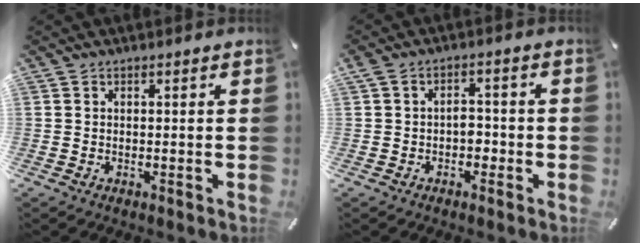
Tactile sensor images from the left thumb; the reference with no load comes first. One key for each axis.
{"total": 3.8, "fx": -1.4, "fy": 2.7, "fz": 2.3, "tx": -0.035, "ty": 0.010, "tz": -0.030}